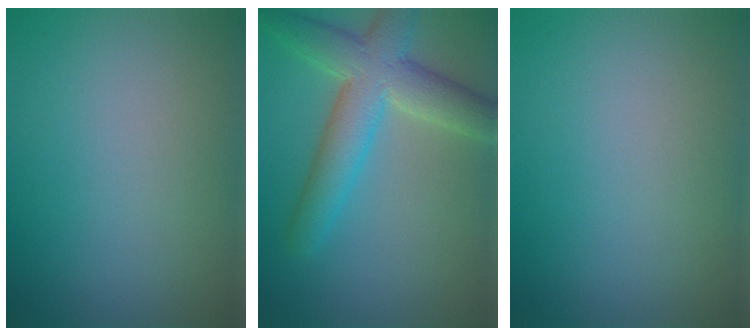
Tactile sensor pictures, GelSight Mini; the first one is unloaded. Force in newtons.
{"total": 6.3, "press": 6.3, "slide": 0.3}
{"total": 0.0}